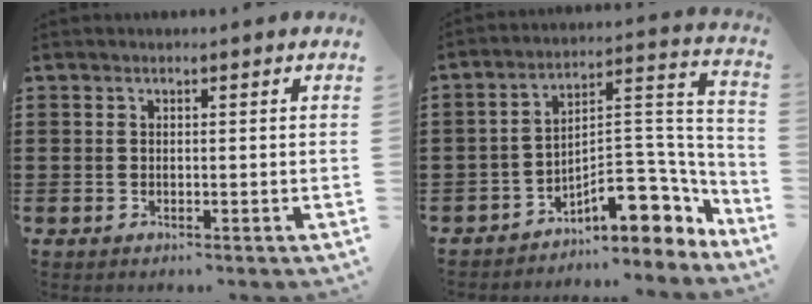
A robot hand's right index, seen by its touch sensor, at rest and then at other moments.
{"total": 10.5, "force": [-5.9, 5.0, 7.1], "torque": [-0.096, 0.004, -0.104]}